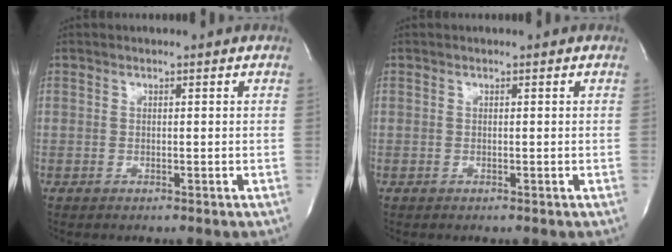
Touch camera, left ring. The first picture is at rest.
{"total": 0.0}